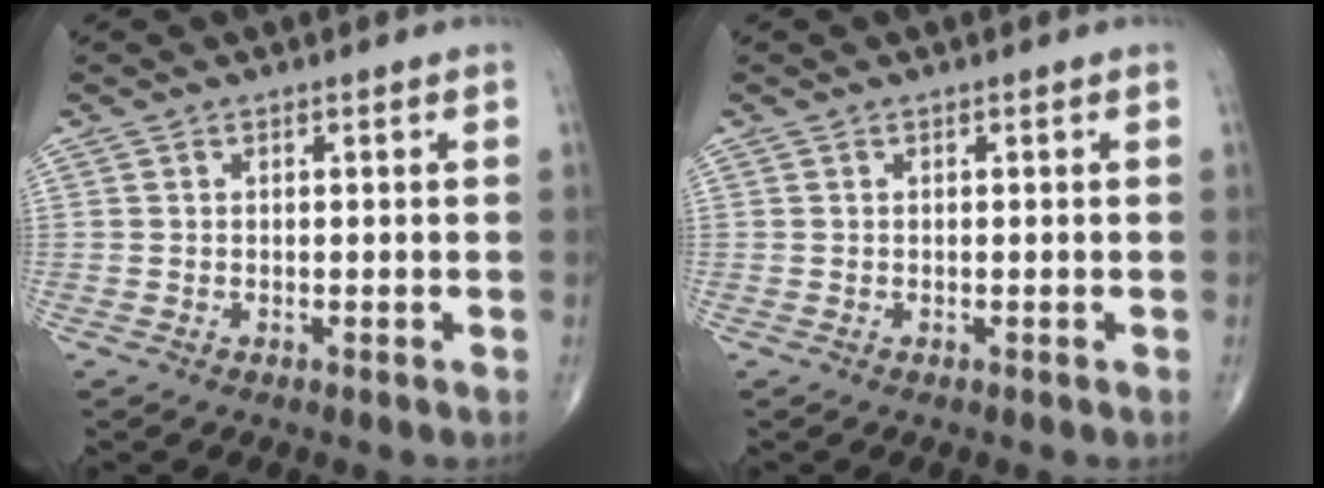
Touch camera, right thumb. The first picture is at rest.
{"total": 0.0}